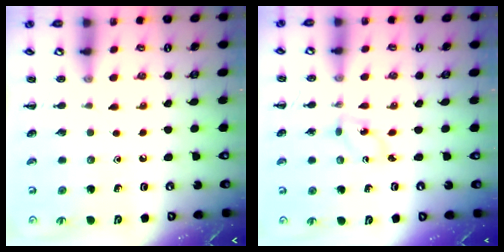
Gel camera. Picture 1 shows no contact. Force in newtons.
{"total": 0.9, "press": 0.8, "slide": 0.5}